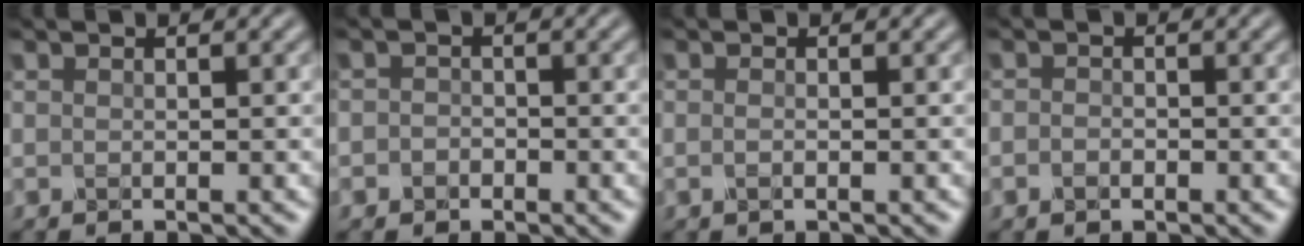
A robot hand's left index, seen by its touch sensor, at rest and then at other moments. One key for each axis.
{"total": 1.3, "fx": -0.5, "fy": 1.1, "fz": 0.3, "tx": 0.011, "ty": 0.000, "tz": -0.016}
{"total": 0.7, "fx": -0.2, "fy": 0.3, "fz": 0.6, "tx": -0.013, "ty": -0.003, "tz": -0.003}
{"total": 1.1, "fx": -0.5, "fy": 0.8, "fz": 0.6, "tx": -0.010, "ty": -0.001, "tz": -0.012}